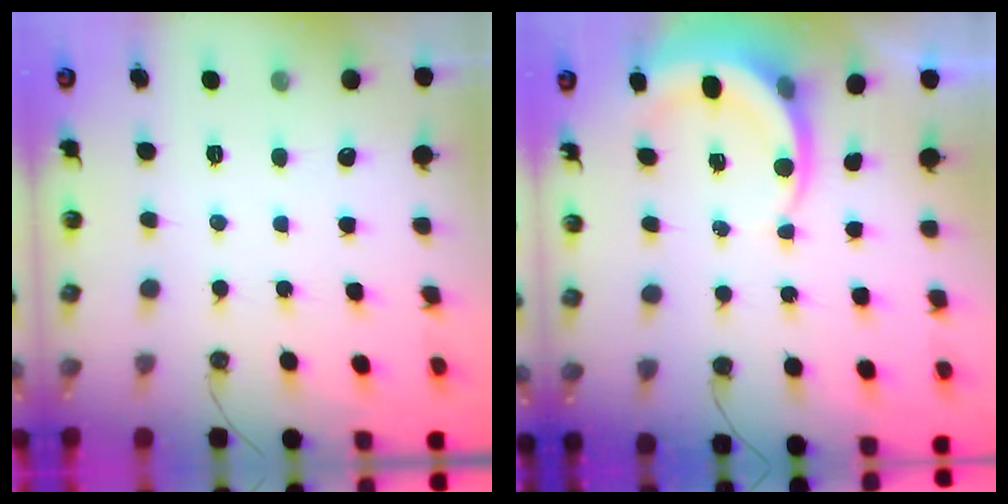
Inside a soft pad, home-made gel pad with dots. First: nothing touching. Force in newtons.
{"total": 5.8, "press": 5.8, "slide": 0.6}